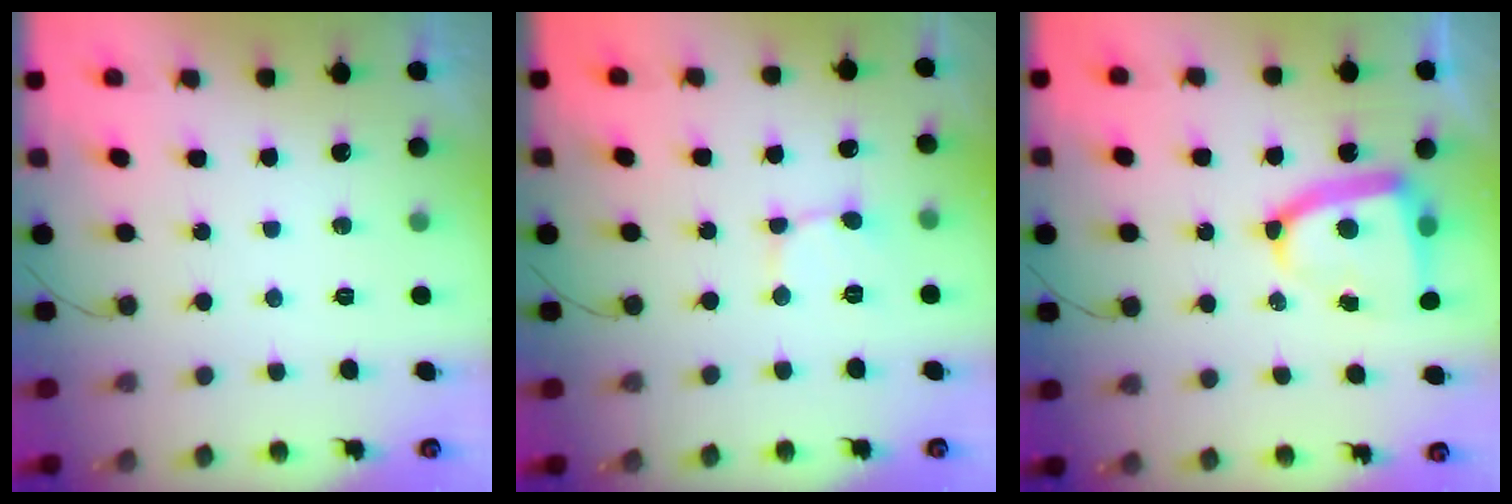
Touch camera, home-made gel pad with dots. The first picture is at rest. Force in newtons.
{"total": 1.6, "press": 1.6, "slide": 0.1}
{"total": 12.8, "press": 12.5, "slide": 2.3}